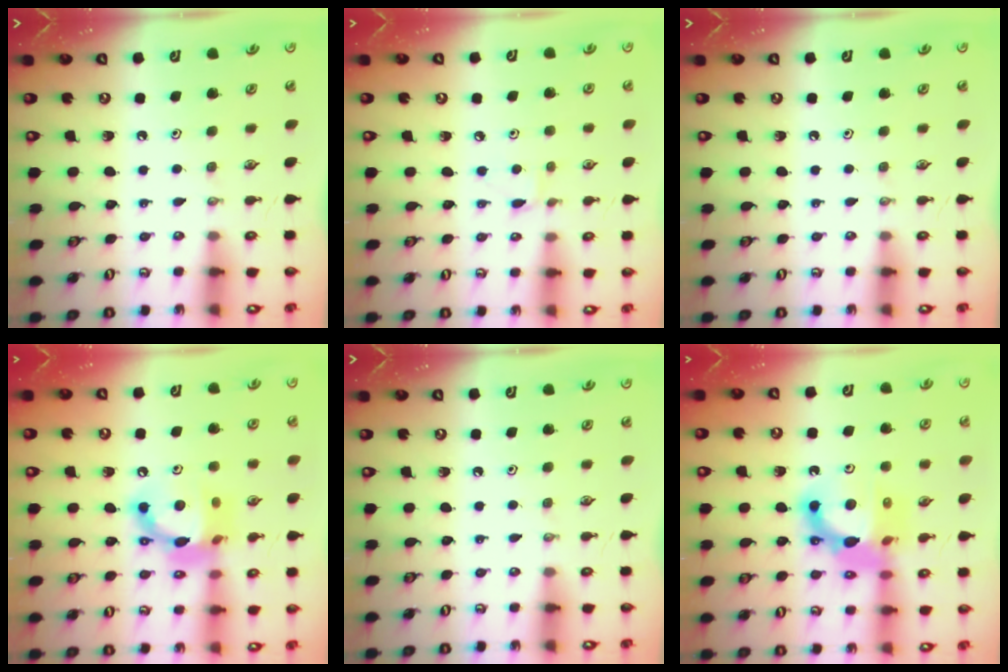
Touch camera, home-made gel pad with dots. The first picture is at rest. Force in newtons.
{"total": 4.3, "press": 4.3, "slide": 0.6}
{"total": 0.0}
{"total": 13.8, "press": 13.8, "slide": 0.9}
{"total": 0.0}
{"total": 13.5, "press": 13.4, "slide": 1.0}